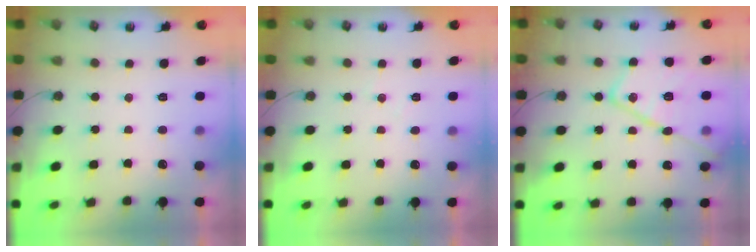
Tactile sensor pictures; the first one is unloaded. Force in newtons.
{"total": 3.9, "press": 3.8, "slide": 0.6}
{"total": 19.9, "press": 19.8, "slide": 1.2}